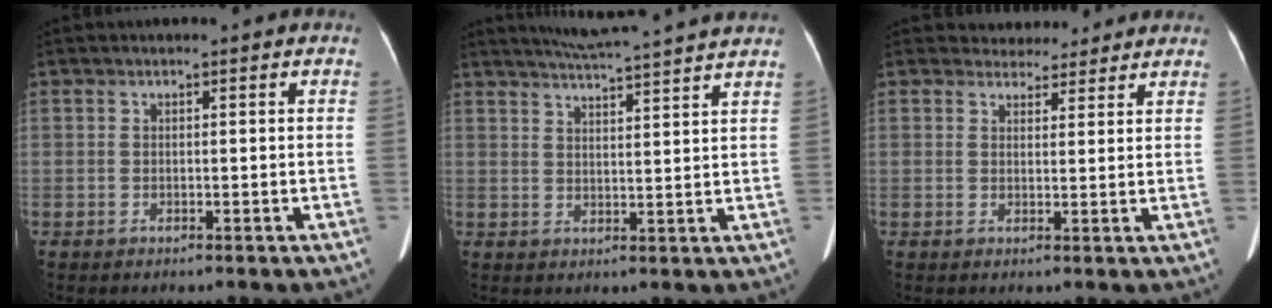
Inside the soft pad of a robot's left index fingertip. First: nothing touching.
{"total": 13.0, "force": [11.9, -0.9, 5.2], "torque": [-0.092, 0.005, 0.154]}
{"total": 5.3, "force": [4.9, 2.1, 0.2], "torque": [0.004, 0.011, 0.056]}